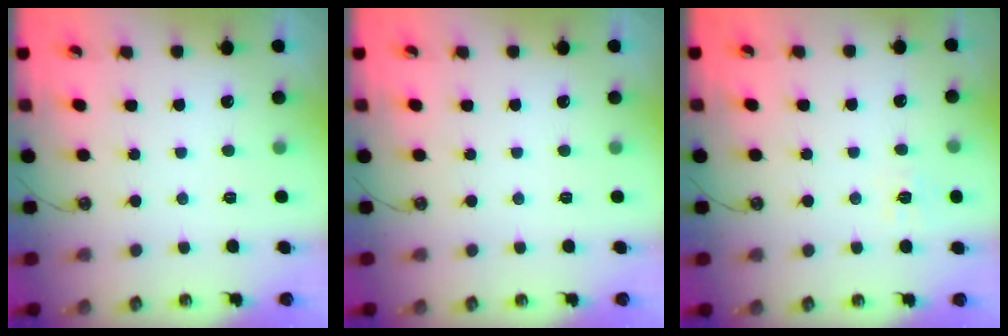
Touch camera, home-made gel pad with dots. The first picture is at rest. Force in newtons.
{"total": 0.0}
{"total": 6.6, "press": 6.6, "slide": 0.6}